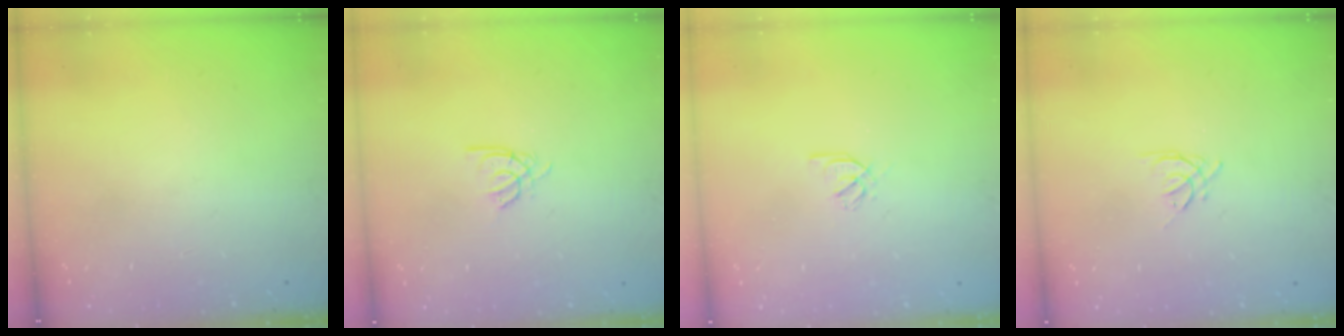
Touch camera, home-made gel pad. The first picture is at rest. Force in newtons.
{"total": 2.4, "press": 2.4, "slide": 0.4}
{"total": 2.2, "press": 2.1, "slide": 0.6}
{"total": 2.5, "press": 2.4, "slide": 0.5}